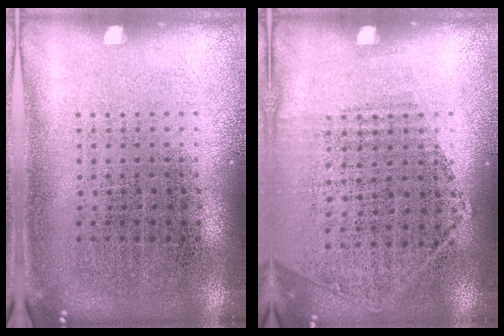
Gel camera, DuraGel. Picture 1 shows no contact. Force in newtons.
{"total": 1.1, "press": 0.9, "slide": 0.6}